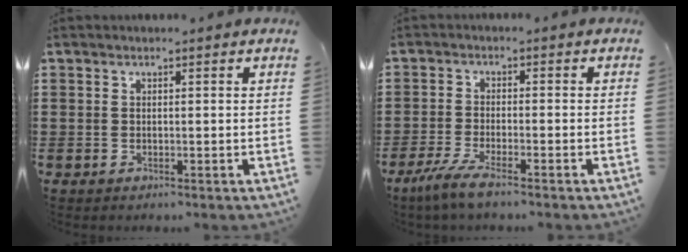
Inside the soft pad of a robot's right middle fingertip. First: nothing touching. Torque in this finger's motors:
{"motor_torque": [2.14, 0.00, 0.46, 0.13]}